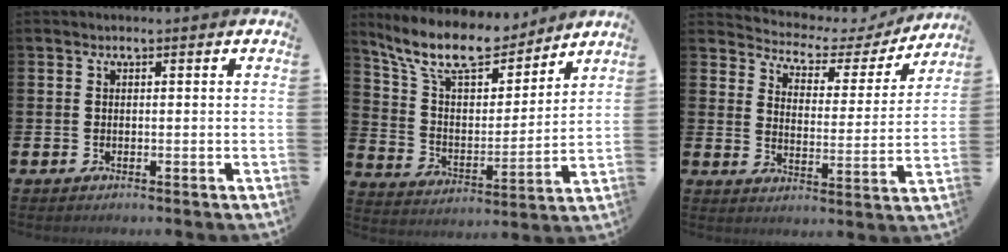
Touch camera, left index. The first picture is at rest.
{"total": 12.0, "force": [10.4, 3.7, 4.7], "torque": [-0.126, -0.063, 0.184]}
{"total": 3.8, "force": [3.3, 1.8, 0.4], "torque": [-0.039, -0.029, 0.047]}